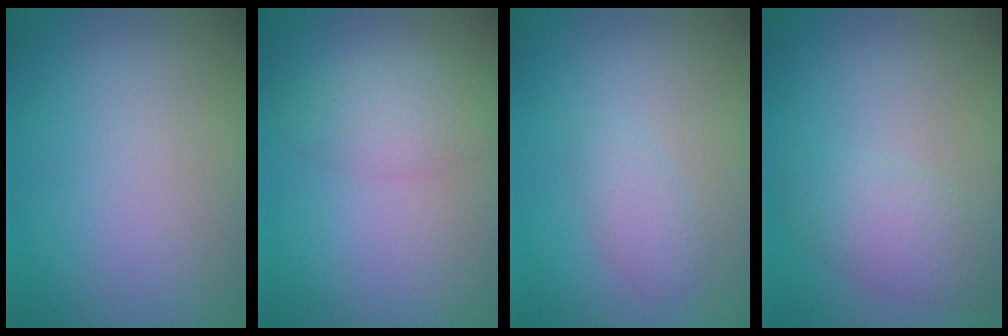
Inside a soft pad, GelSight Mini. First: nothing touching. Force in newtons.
{"total": 2.8, "press": 2.8, "slide": 0.1}
{"total": 1.8, "press": 1.8, "slide": 0.2}
{"total": 3.5, "press": 3.4, "slide": 0.2}